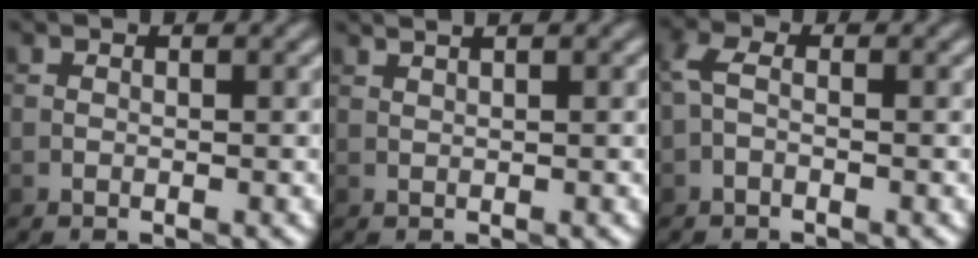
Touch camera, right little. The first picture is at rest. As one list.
[{"total": 1.1, "force": [1.0, 0.1, 0.5], "torque": [-0.004, -0.001, 0.010]}, {"total": 1.7, "force": [-0.4, 0.9, 1.4], "torque": [-0.033, 0.008, -0.014]}]